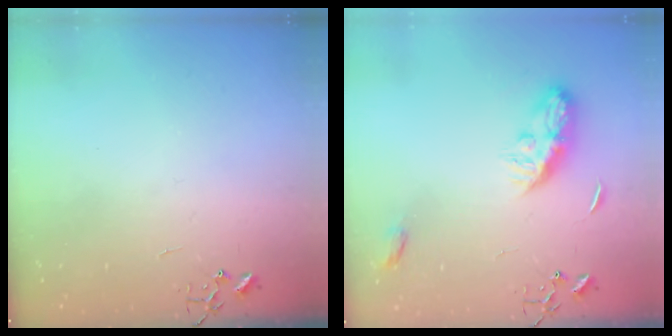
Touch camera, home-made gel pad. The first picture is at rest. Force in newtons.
{"total": 8.5, "press": 8.4, "slide": 0.3}